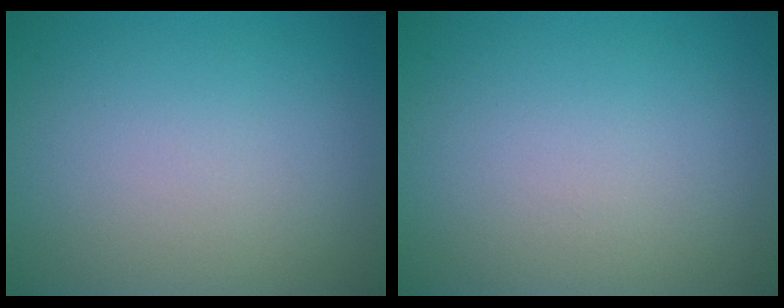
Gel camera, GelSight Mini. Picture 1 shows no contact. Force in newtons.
{"total": 0.0}